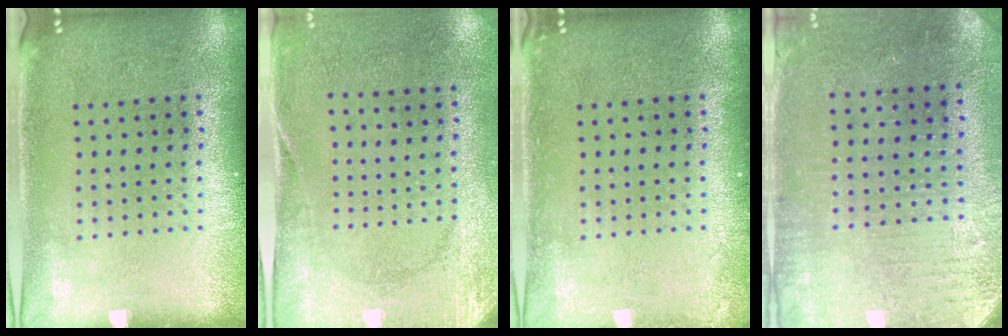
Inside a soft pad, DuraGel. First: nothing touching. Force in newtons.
{"total": 2.7, "press": 2.1, "slide": 1.7}
{"total": 0.8, "press": 0.8, "slide": 0.1}
{"total": 3.1, "press": 2.7, "slide": 1.4}